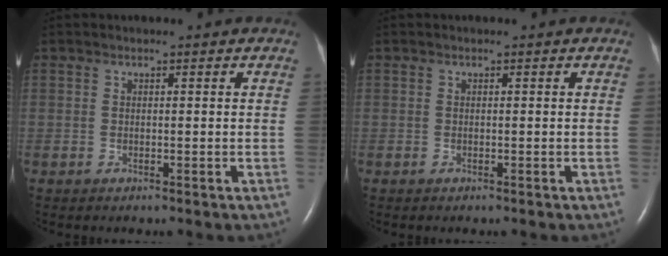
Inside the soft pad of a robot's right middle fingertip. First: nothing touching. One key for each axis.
{"total": 0.0}